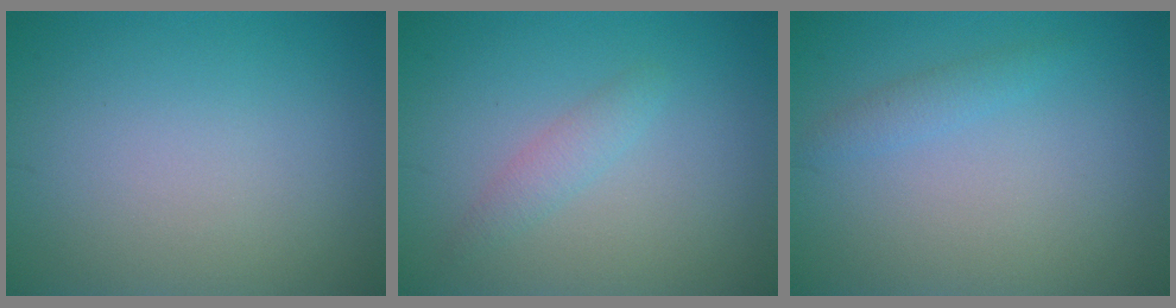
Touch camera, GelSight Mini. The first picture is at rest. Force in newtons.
{"total": 1.6, "press": 1.6, "slide": 0.2}
{"total": 1.3, "press": 1.3, "slide": 0.1}